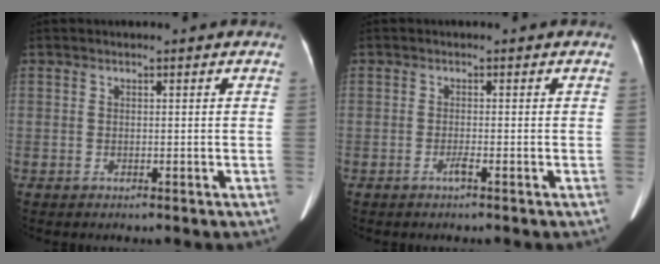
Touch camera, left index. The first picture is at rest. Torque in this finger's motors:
{"motor_torque": [0.02, -0.01, 0.00, 0.00]}